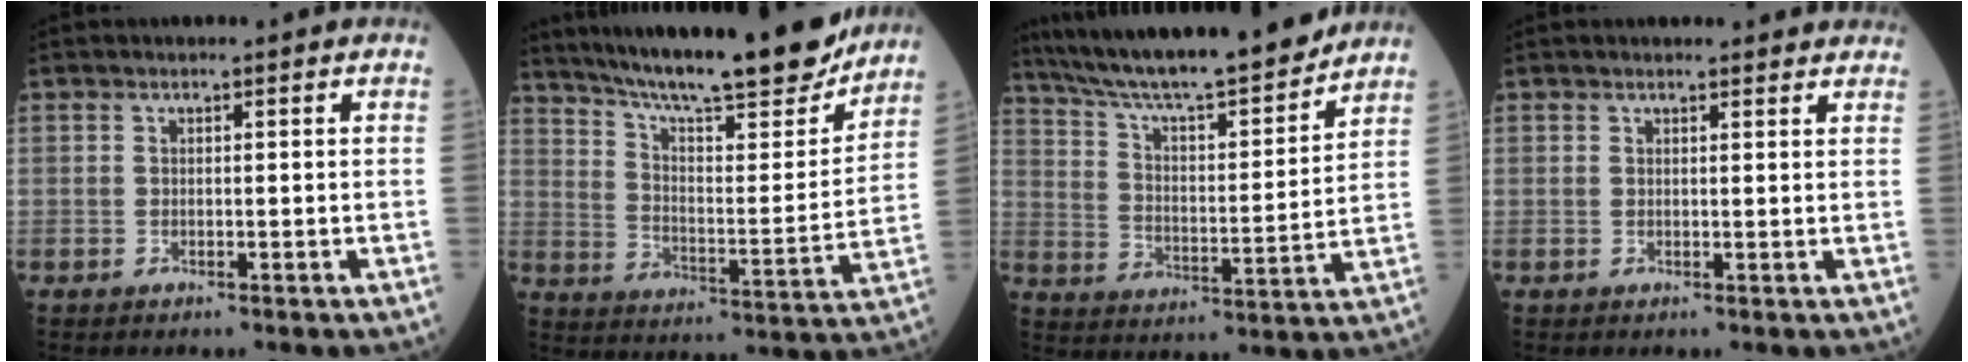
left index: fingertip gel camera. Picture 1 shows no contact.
{"total": 24.7, "force": [21.1, 3.1, 12.4], "torque": [-0.208, -0.017, 0.305]}
{"total": 20.9, "force": [18.4, 1.9, 9.8], "torque": [-0.169, 0.005, 0.290]}
{"total": 4.0, "force": [3.7, 0.9, 1.0], "torque": [-0.010, 0.009, 0.033]}